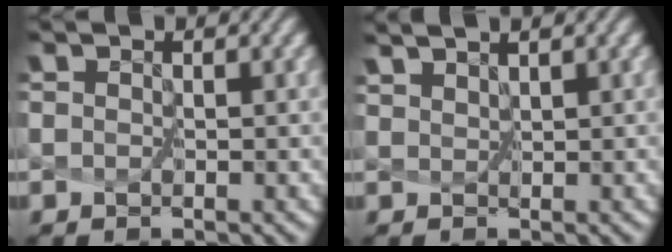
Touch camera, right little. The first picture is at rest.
{"total": 1.4, "force": [1.3, 0.0, 0.2], "torque": [-0.015, 0.005, 0.028]}